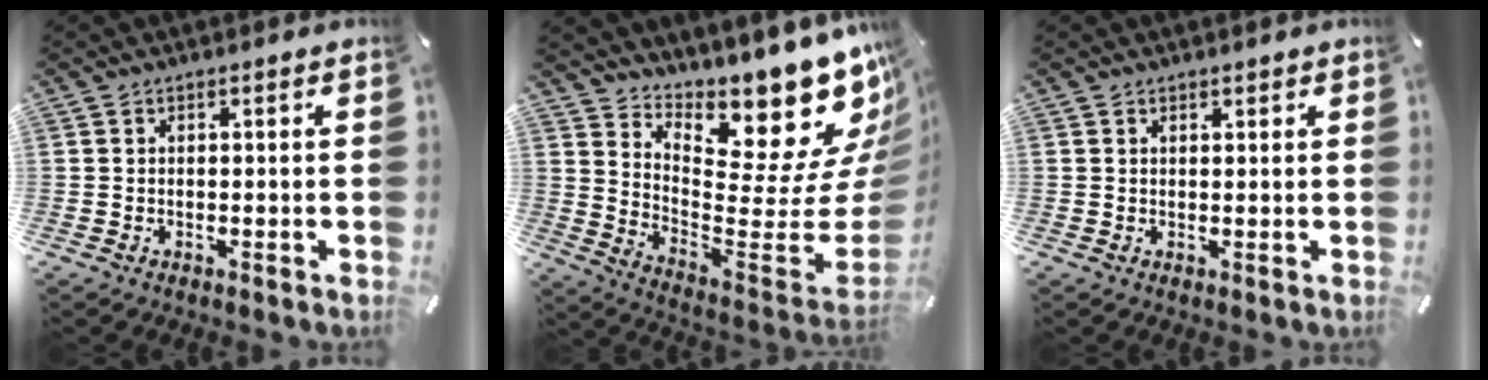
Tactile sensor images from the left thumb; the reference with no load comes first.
{"total": 17.6, "force": [13.0, 5.3, 10.6], "torque": [-0.089, -0.139, 0.201]}
{"total": 0.8, "force": [0.7, 0.4, 0.2], "torque": [-0.003, 0.000, 0.014]}